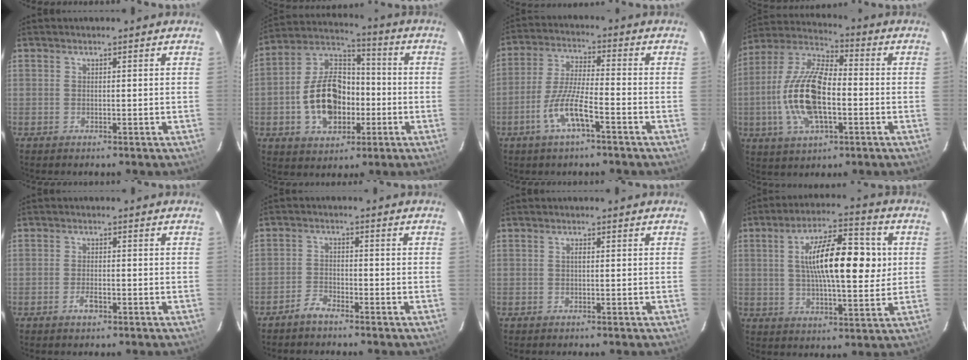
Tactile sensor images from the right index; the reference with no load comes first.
{"total": 15.2, "force": [-3.7, 9.8, 11.0], "torque": [-0.221, 0.025, -0.053]}
{"total": 8.7, "force": [-4.6, 1.3, 7.3], "torque": [-0.153, -0.003, -0.089]}
{"total": 16.6, "force": [-3.0, 7.0, 14.8], "torque": [-0.307, 0.004, -0.061]}
{"total": 2.5, "force": [-1.4, 1.0, 1.8], "torque": [-0.039, 0.000, -0.025]}
{"total": 2.9, "force": [-2.7, 0.8, 0.9], "torque": [-0.031, 0.005, -0.053]}
{"total": 0.6, "force": [0.0, 0.2, 0.6], "torque": [-0.009, 0.004, -0.002]}
{"total": 15.8, "force": [2.5, 5.0, 14.8], "torque": [-0.250, 0.019, 0.039]}